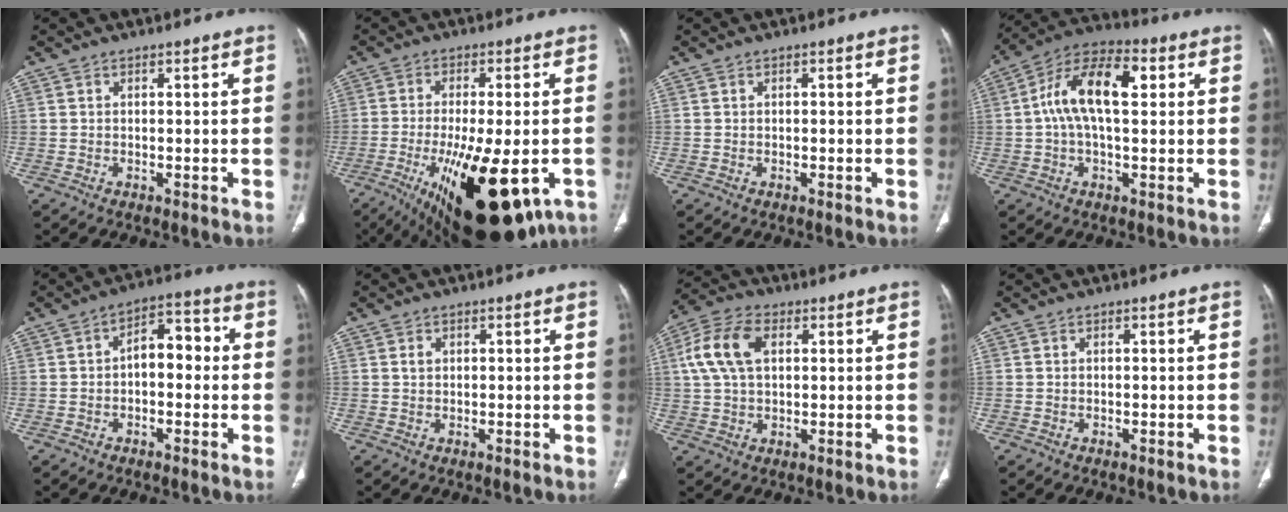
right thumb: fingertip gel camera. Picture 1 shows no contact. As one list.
[{"total": 22.8, "force": [-8.8, 8.5, 19.2], "torque": [-0.284, -0.021, -0.115]}, {"total": 0.0}, {"total": 13.3, "force": [2.4, 6.6, 11.3], "torque": [-0.205, 0.033, 0.036]}, {"total": 7.5, "force": [-0.1, 4.4, 6.0], "torque": [-0.064, 0.030, -0.013]}, {"total": 1.2, "force": [0.4, 0.9, 0.7], "torque": [-0.011, 0.003, 0.008]}, {"total": 10.4, "force": [2.6, 6.4, 7.8], "torque": [-0.162, 0.019, 0.047]}, {"total": 0.0}]